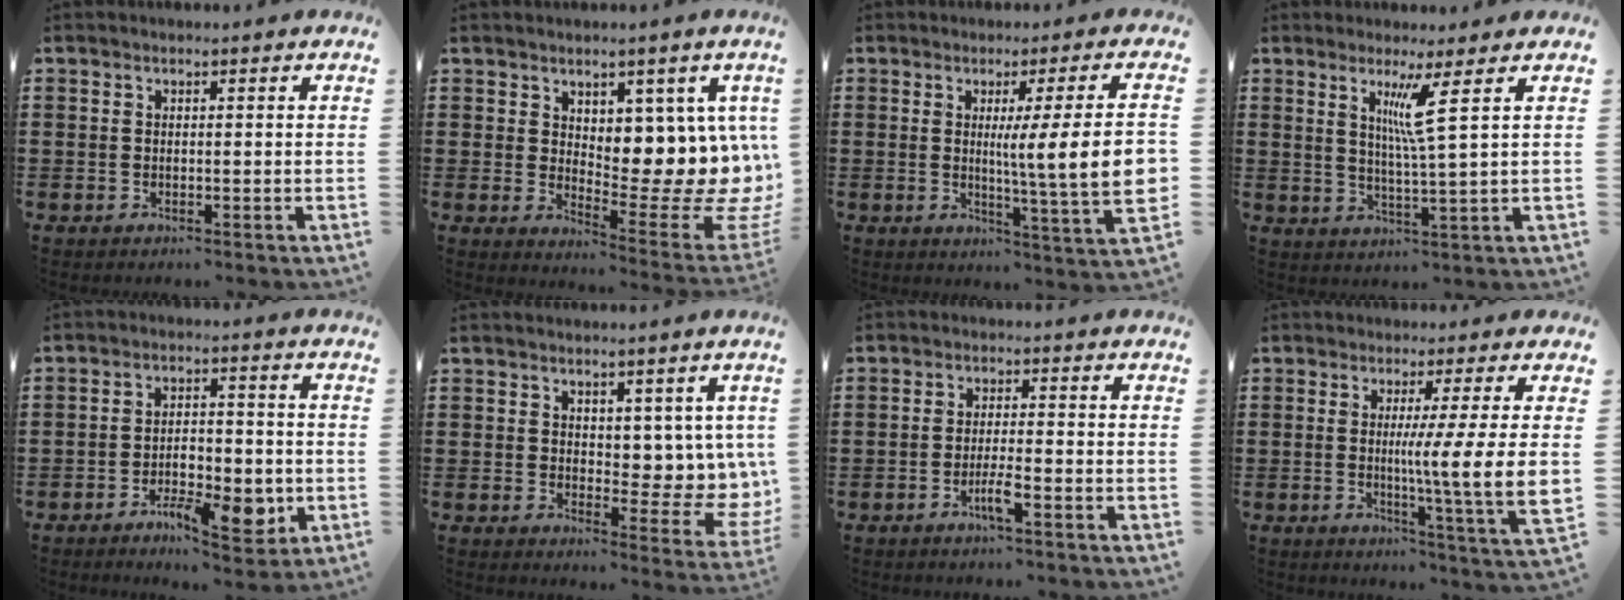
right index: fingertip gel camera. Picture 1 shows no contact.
{"total": 7.4, "force": [3.8, 3.7, 5.1], "torque": [-0.072, -0.058, 0.067]}
{"total": 11.2, "force": [0.7, 0.1, 11.2], "torque": [-0.176, -0.016, 0.005]}
{"total": 5.7, "force": [2.5, -0.6, 5.1], "torque": [-0.100, -0.012, 0.038]}
{"total": 7.6, "force": [-3.2, 3.4, 6.0], "torque": [-0.099, 0.003, -0.056]}
{"total": 5.2, "force": [3.6, 3.3, 1.9], "torque": [-0.034, -0.022, 0.066]}
{"total": 3.4, "force": [-1.9, 0.3, 2.8], "torque": [-0.056, -0.001, -0.037]}
{"total": 8.6, "force": [1.4, -0.9, 8.4], "torque": [-0.135, -0.031, 0.016]}